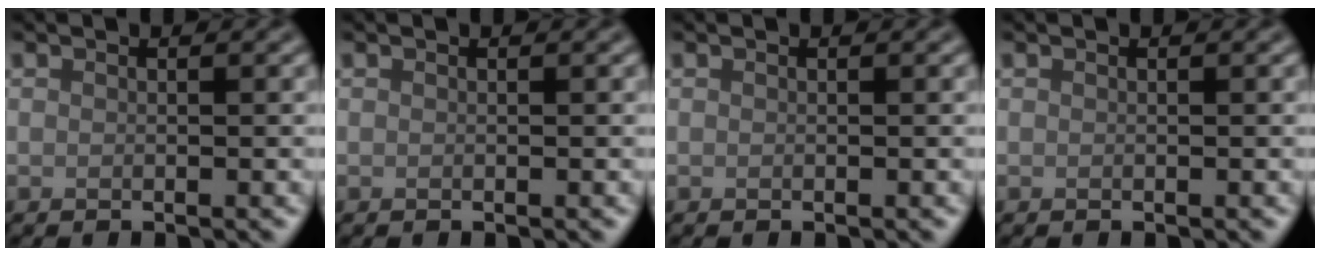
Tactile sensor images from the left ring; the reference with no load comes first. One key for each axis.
{"total": 0.0}
{"total": 0.0}
{"total": 0.0}